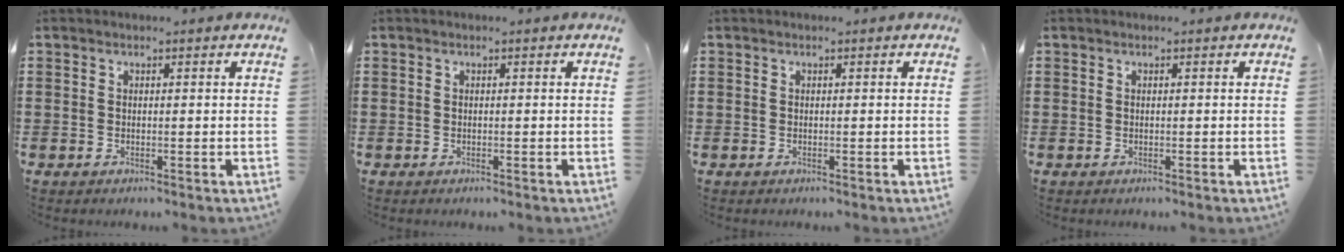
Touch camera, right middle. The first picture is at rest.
{"total": 0.0}
{"total": 0.0}
{"total": 0.0}